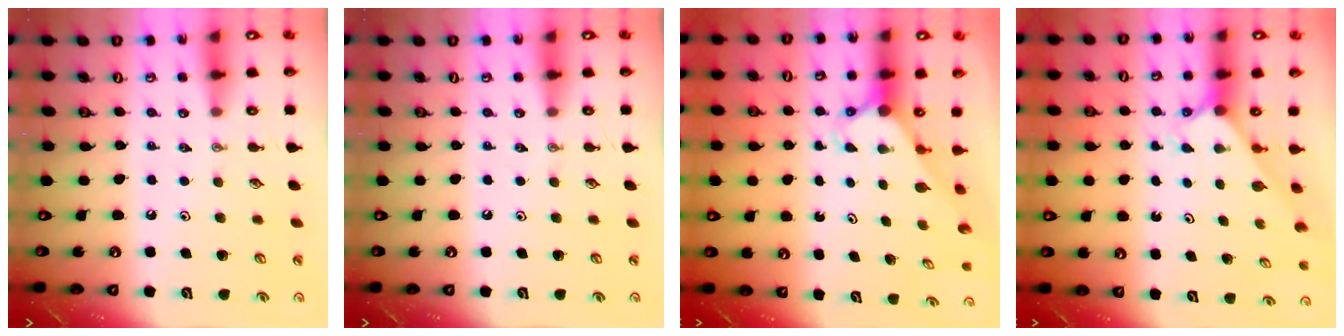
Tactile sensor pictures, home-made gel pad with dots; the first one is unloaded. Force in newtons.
{"total": 0.0}
{"total": 3.0, "press": 3.0, "slide": 0.2}
{"total": 1.8, "press": 1.8, "slide": 0.1}